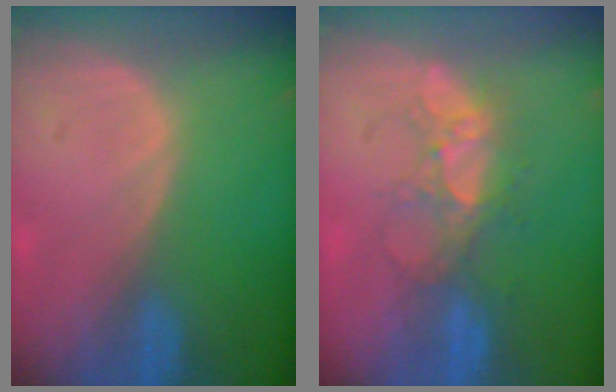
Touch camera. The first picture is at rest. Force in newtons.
{"total": 5.6, "press": 5.4, "slide": 1.6}